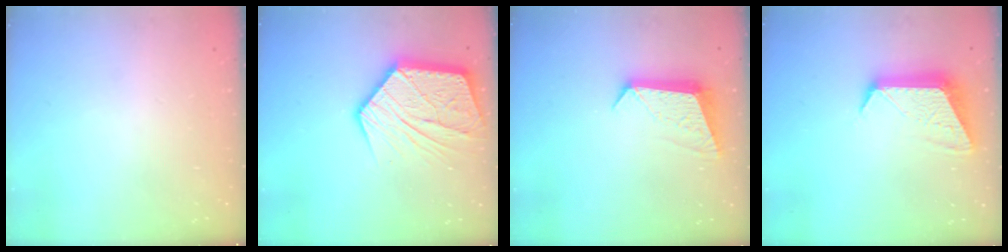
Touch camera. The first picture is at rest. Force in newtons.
{"total": 18.8, "press": 18.7, "slide": 1.8}
{"total": 9.5, "press": 9.5, "slide": 0.5}
{"total": 12.1, "press": 12.1, "slide": 1.0}